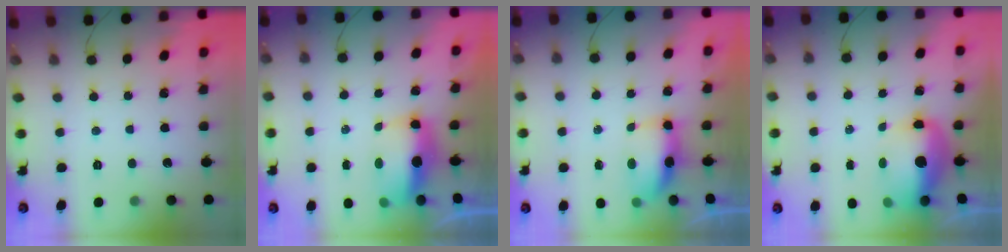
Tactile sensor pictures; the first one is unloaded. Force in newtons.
{"total": 8.0, "press": 7.9, "slide": 0.9}
{"total": 6.8, "press": 6.8, "slide": 0.6}
{"total": 12.2, "press": 11.9, "slide": 2.7}